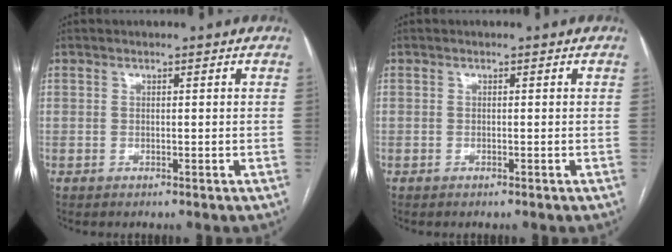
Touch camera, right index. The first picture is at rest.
{"total": 0.0}